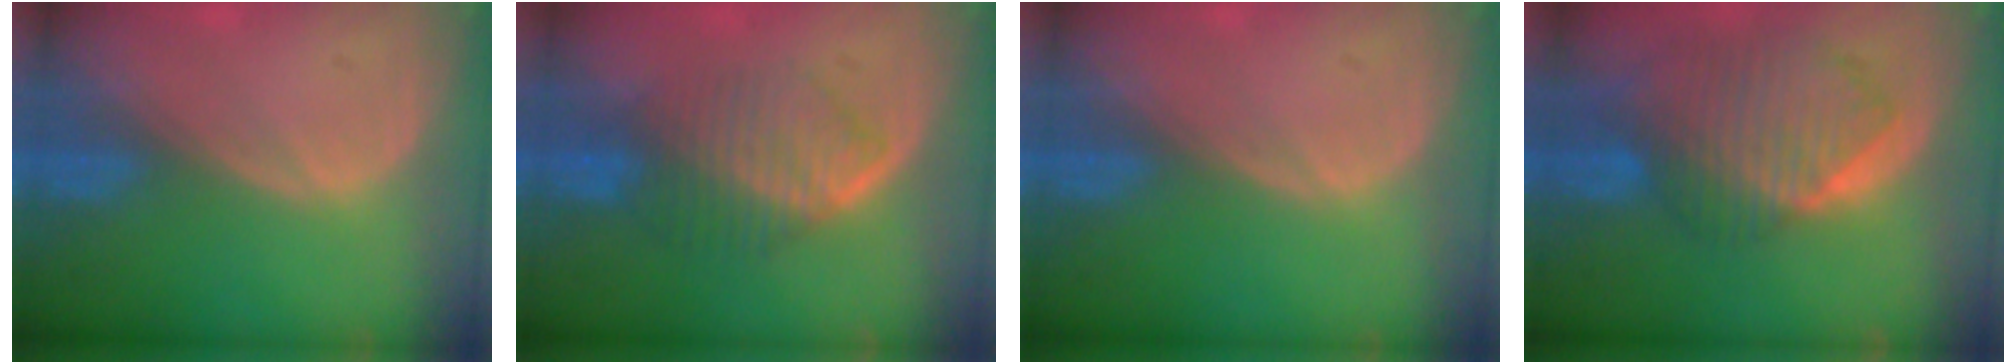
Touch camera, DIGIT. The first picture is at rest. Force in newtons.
{"total": 6.7, "press": 6.7, "slide": 0.7}
{"total": 0.0}
{"total": 10.3, "press": 9.0, "slide": 5.1}